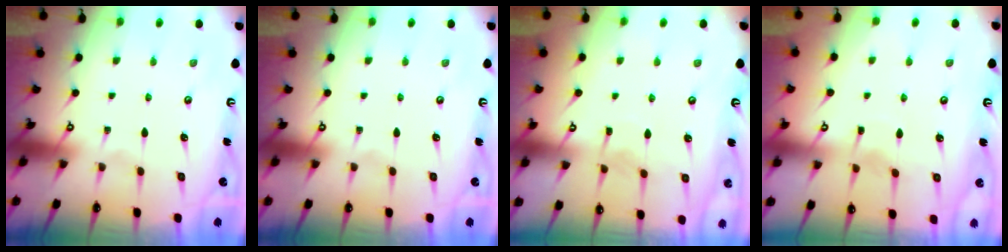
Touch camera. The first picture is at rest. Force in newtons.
{"total": 0.0}
{"total": 5.4, "press": 5.4, "slide": 0.6}
{"total": 2.3, "press": 2.3, "slide": 0.3}